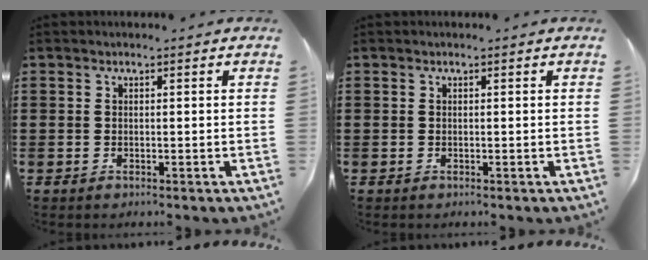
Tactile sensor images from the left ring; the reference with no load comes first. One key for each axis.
{"total": 0.0}